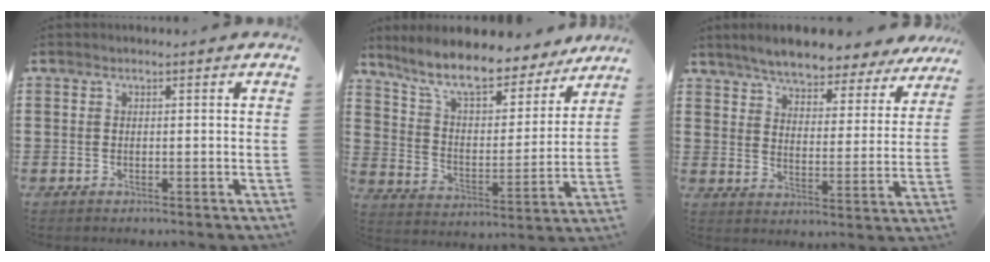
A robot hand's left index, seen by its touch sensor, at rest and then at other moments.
{"total": 9.9, "force": [8.6, 1.5, 4.7], "torque": [-0.125, -0.044, 0.148]}
{"total": 5.3, "force": [5.1, 0.2, 1.3], "torque": [-0.052, -0.036, 0.085]}